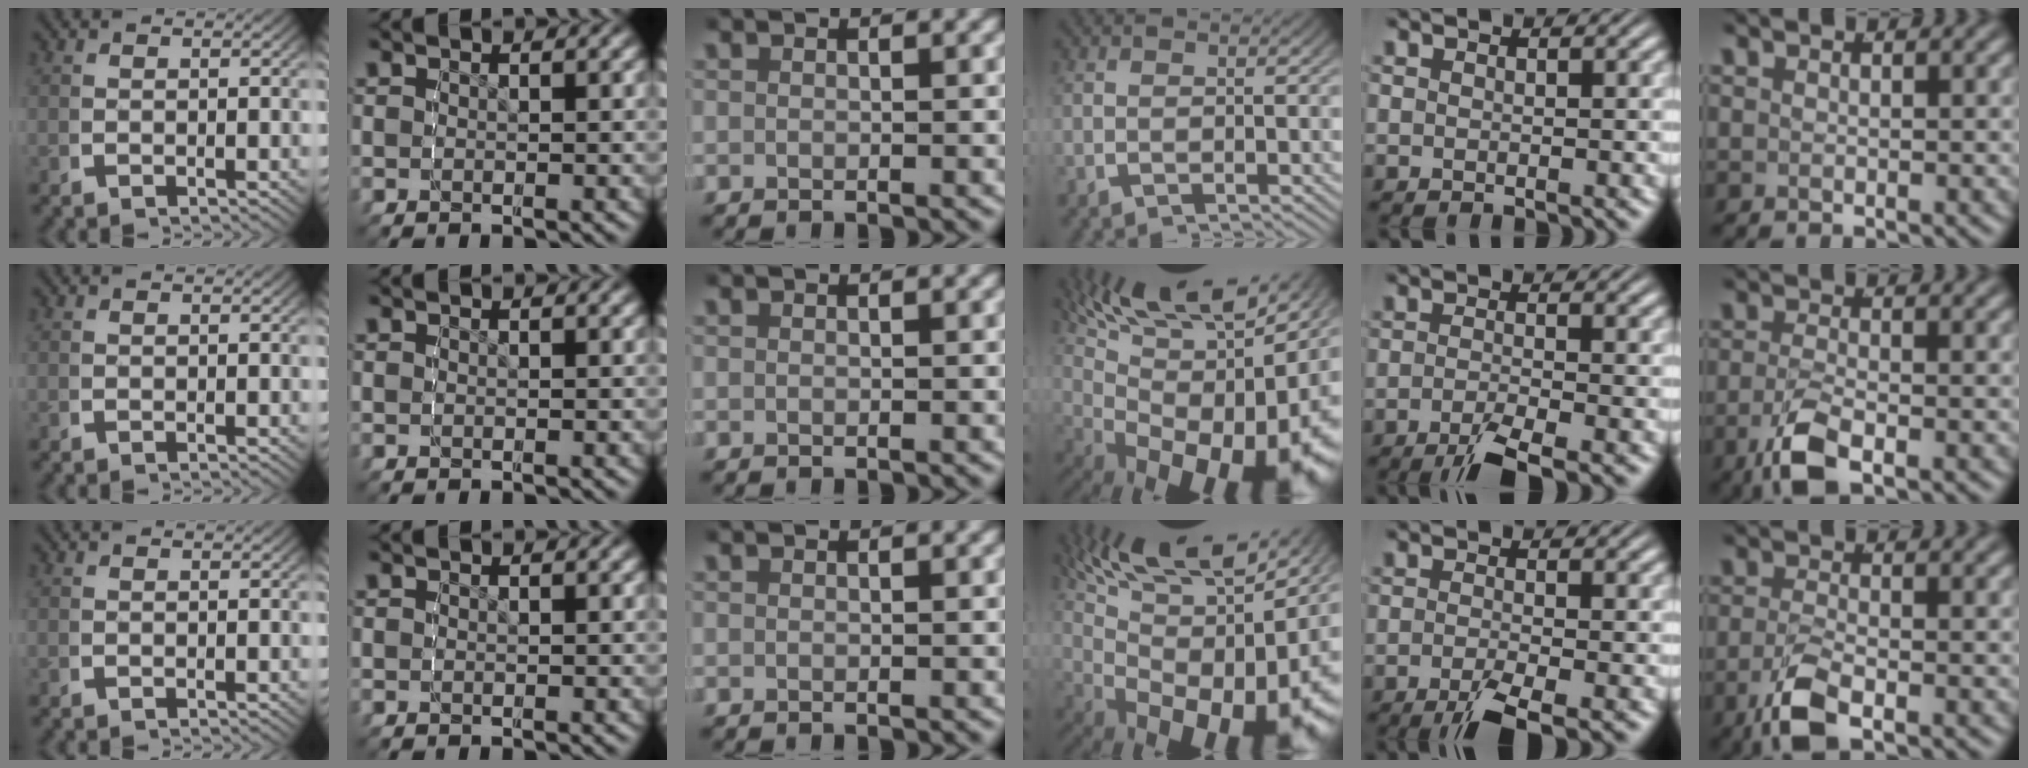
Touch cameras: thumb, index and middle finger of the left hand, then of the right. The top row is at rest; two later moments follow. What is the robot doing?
{"motion": "lift_and_place", "object": "glasses"}